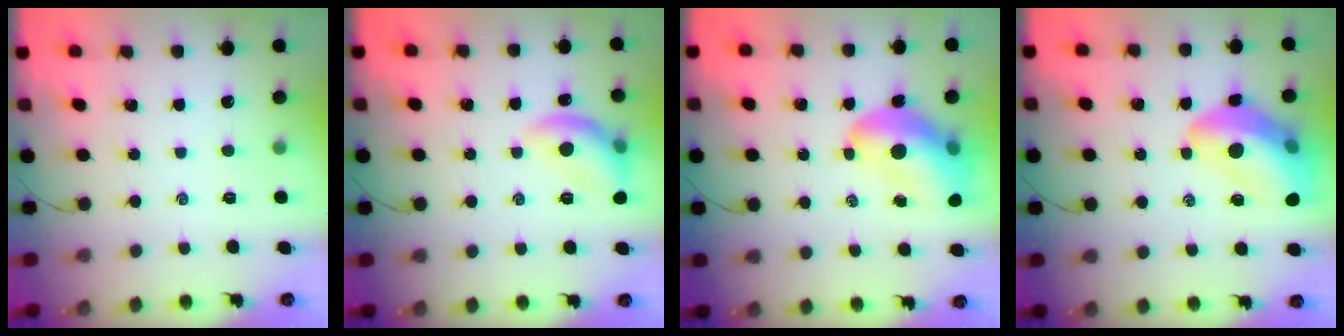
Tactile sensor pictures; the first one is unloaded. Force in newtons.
{"total": 10.9, "press": 10.9, "slide": 0.4}
{"total": 14.5, "press": 13.8, "slide": 4.3}
{"total": 17.7, "press": 17.4, "slide": 3.3}